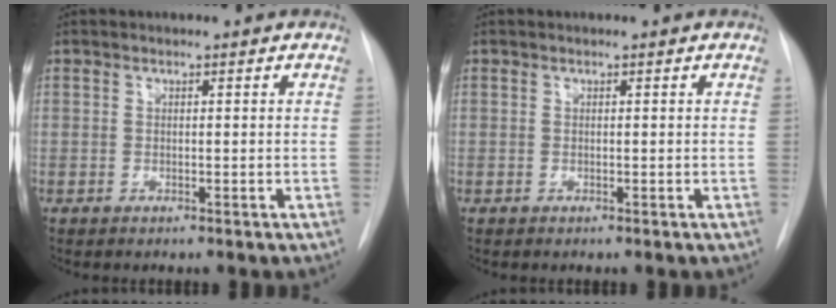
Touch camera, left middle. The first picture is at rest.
{"total": 0.0}